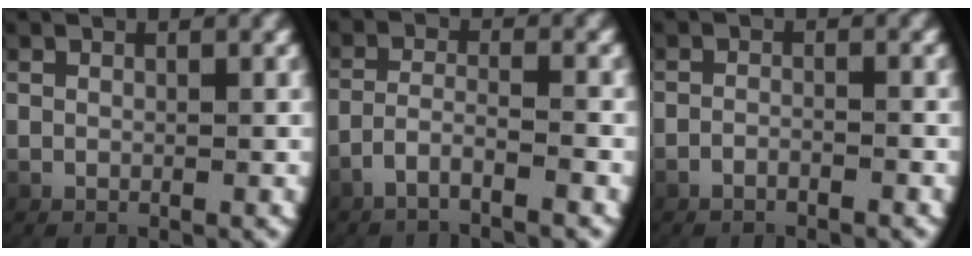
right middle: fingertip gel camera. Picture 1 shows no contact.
{"total": 3.0, "force": [-2.4, 0.3, 1.7], "torque": [-0.043, -0.009, -0.041]}
{"total": 1.4, "force": [-1.3, 0.2, 0.4], "torque": [-0.012, 0.002, -0.025]}